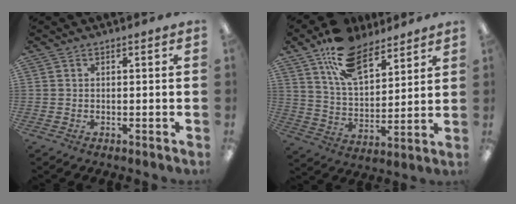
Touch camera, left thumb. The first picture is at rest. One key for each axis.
{"total": 16.3, "fx": 11.1, "fy": 8.2, "fz": 8.7, "tx": -0.157, "ty": -0.047, "tz": 0.203}